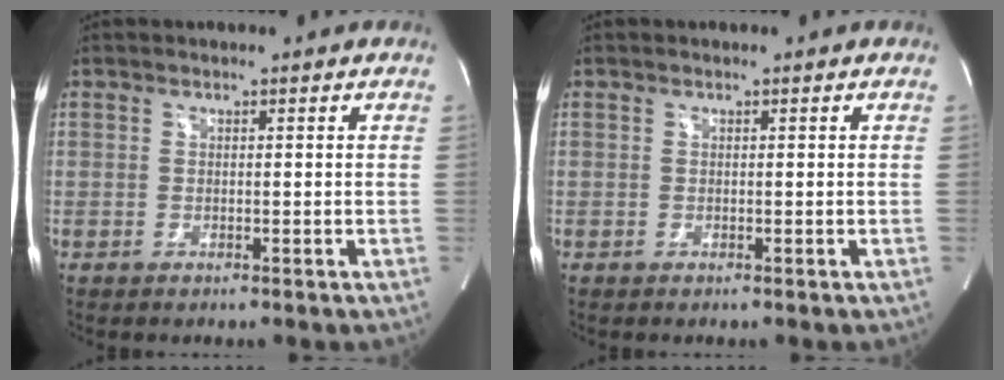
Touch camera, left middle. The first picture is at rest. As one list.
[{"total": 0.0}]